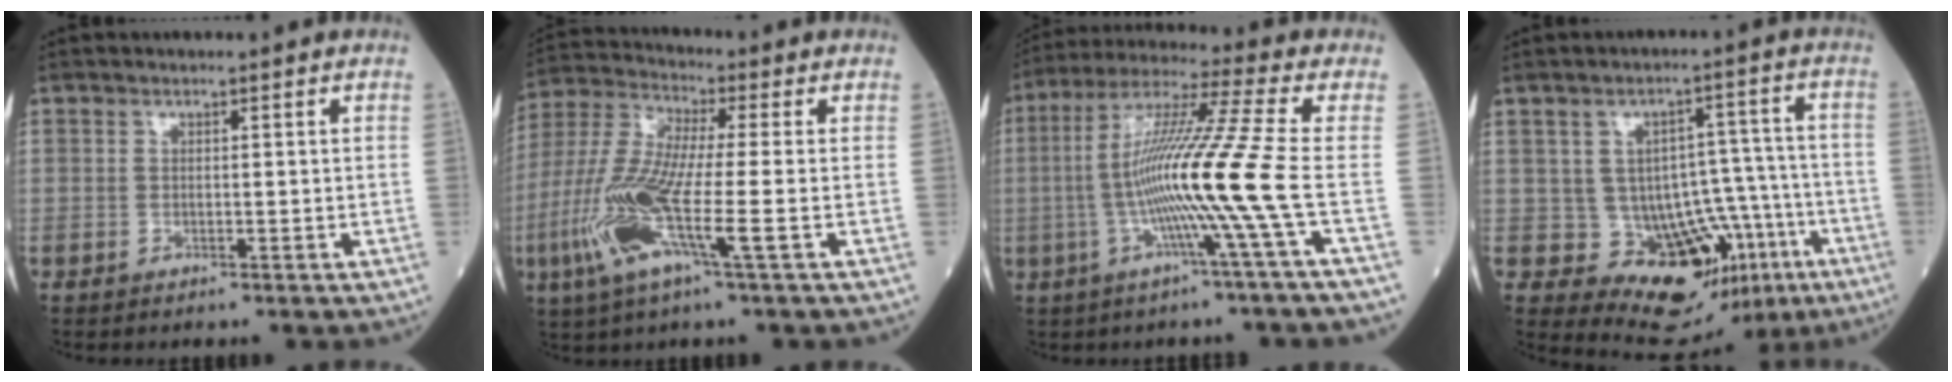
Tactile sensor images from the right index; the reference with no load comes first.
{"total": 13.6, "force": [-3.6, 1.1, 13.0], "torque": [-0.293, -0.011, -0.079]}
{"total": 14.2, "force": [-2.9, -3.0, 13.6], "torque": [-0.258, -0.002, -0.063]}
{"total": 12.4, "force": [-5.1, 8.4, 7.6], "torque": [-0.082, 0.033, -0.056]}